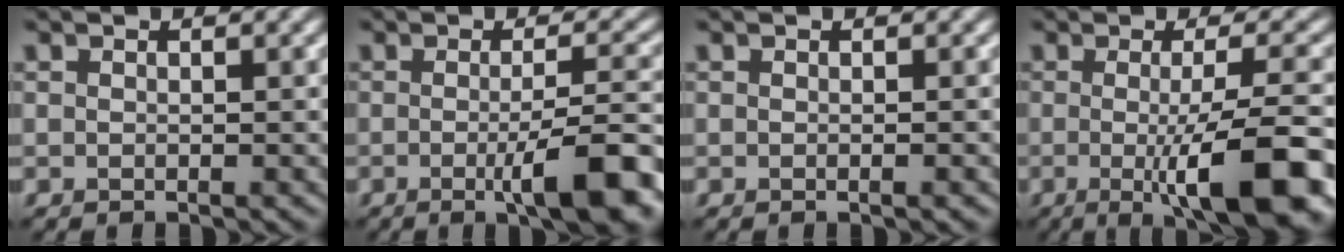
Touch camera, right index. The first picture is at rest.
{"total": 7.2, "force": [-2.0, 1.5, 6.8], "torque": [-0.096, 0.002, -0.032]}
{"total": 0.6, "force": [-0.2, 0.1, 0.6], "torque": [-0.006, 0.000, -0.003]}
{"total": 10.1, "force": [-2.1, 2.3, 9.7], "torque": [-0.120, -0.014, -0.033]}